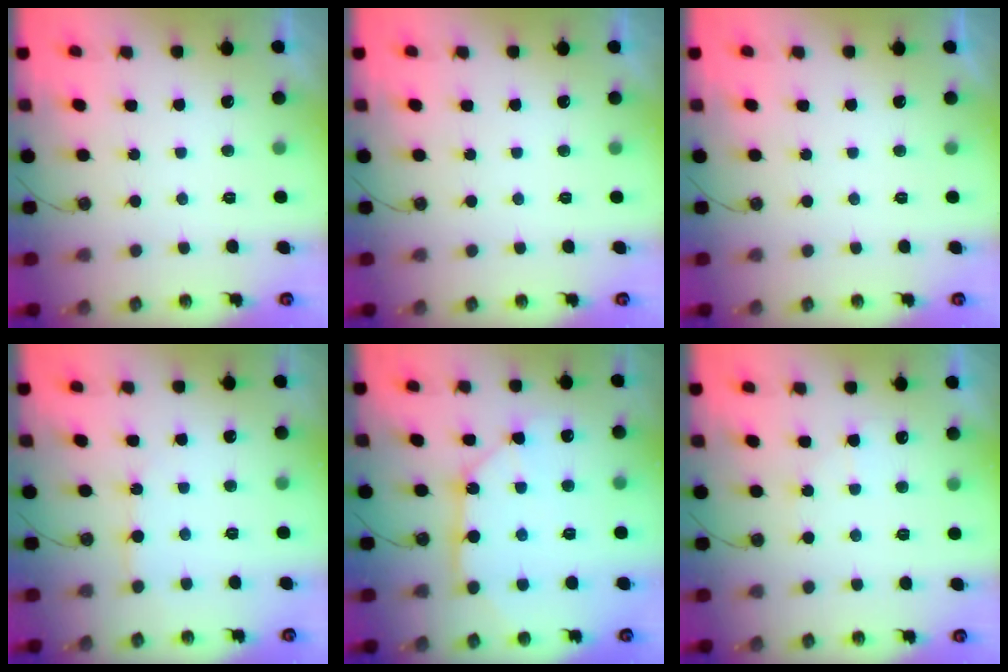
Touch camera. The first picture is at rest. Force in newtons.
{"total": 0.0}
{"total": 0.0}
{"total": 3.6, "press": 3.5, "slide": 0.5}
{"total": 14.2, "press": 14.1, "slide": 1.5}
{"total": 5.0, "press": 5.0, "slide": 0.6}